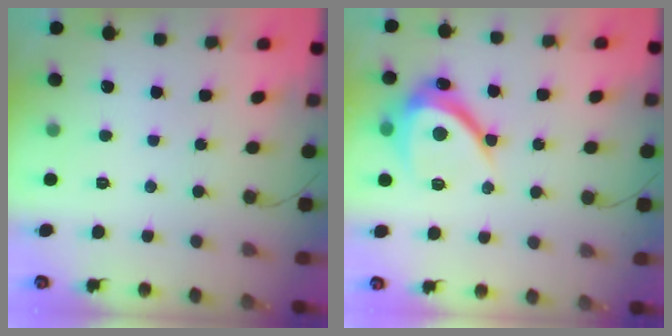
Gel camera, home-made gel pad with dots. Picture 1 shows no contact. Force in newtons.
{"total": 10.8, "press": 10.8, "slide": 0.6}